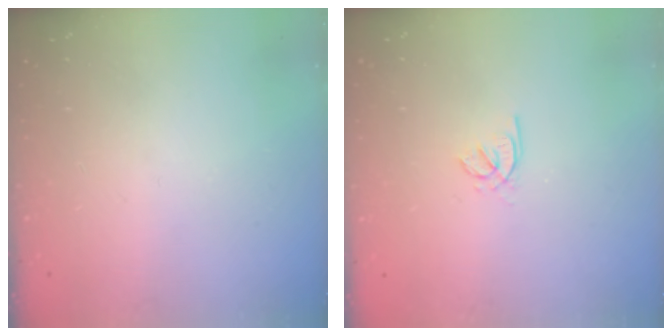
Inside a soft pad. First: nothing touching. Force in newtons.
{"total": 1.8, "press": 1.8, "slide": 0.5}